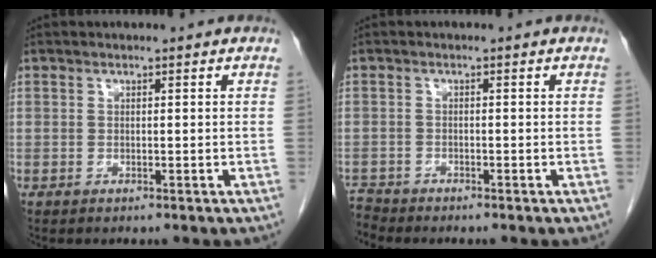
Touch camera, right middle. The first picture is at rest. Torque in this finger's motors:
{"motor_torque": [-0.25, -0.40, 0.05, 0.03]}